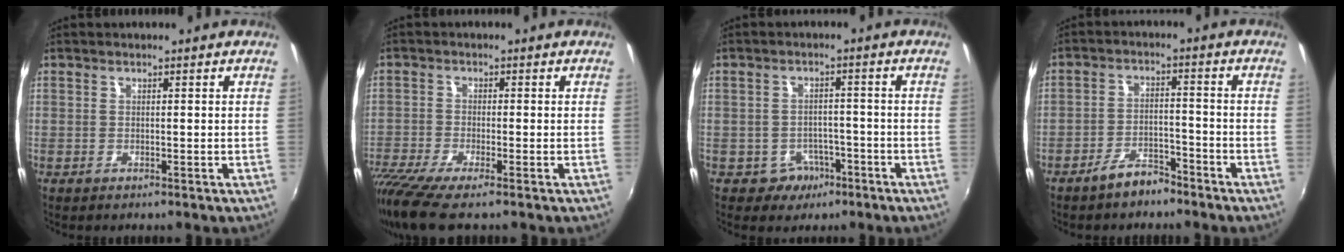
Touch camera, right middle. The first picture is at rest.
{"total": 10.0, "force": [-7.6, 1.1, 6.4], "torque": [-0.154, -0.047, -0.138]}
{"total": 4.8, "force": [-2.8, 3.8, 1.1], "torque": [-0.033, 0.012, -0.029]}
{"total": 5.3, "force": [-4.4, 1.8, 2.3], "torque": [-0.055, 0.011, -0.068]}